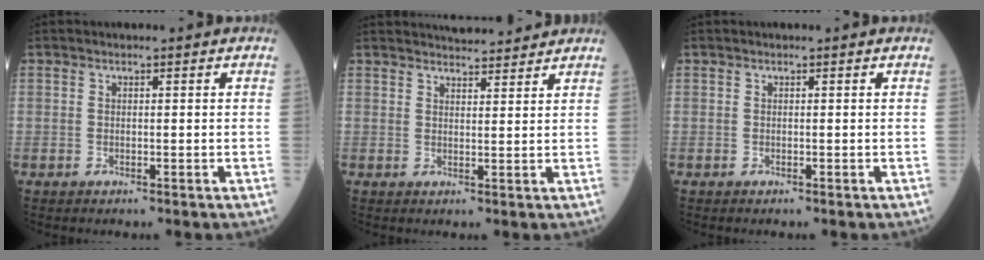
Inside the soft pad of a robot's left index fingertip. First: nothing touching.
{"total": 7.3, "force": [7.1, 0.9, 1.8], "torque": [-0.025, 0.015, 0.091]}
{"total": 0.0}